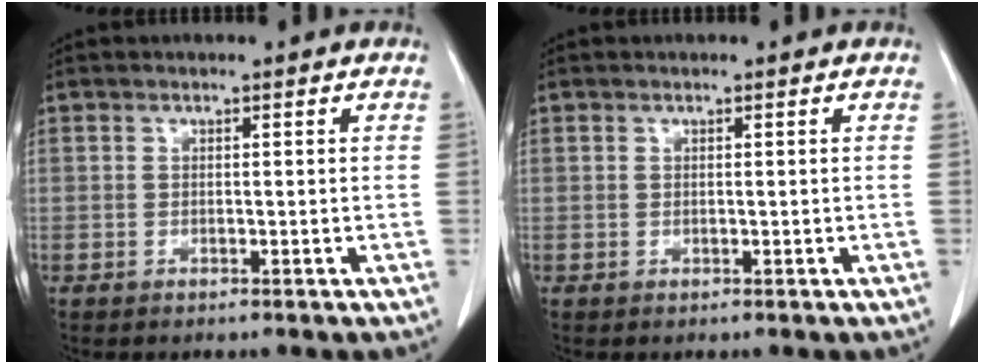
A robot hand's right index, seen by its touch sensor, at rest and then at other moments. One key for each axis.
{"total": 0.0}